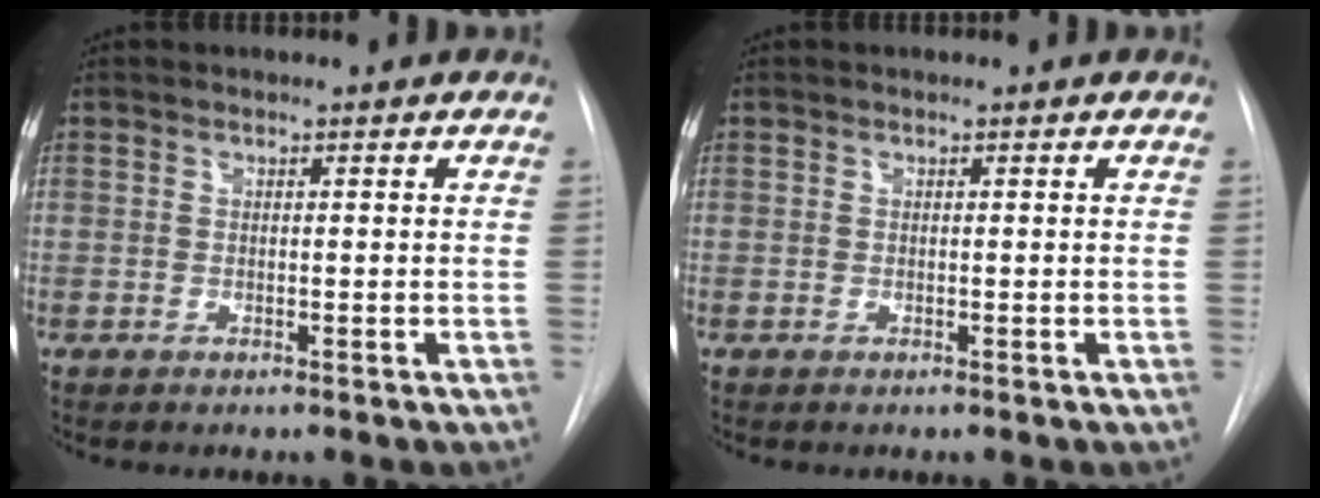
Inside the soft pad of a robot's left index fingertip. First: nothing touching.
{"total": 0.0}